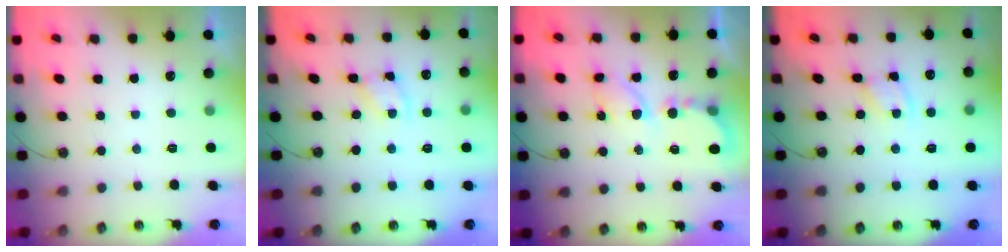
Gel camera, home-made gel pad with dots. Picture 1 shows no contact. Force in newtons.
{"total": 2.9, "press": 2.9, "slide": 0.4}
{"total": 6.4, "press": 6.4, "slide": 0.3}
{"total": 2.6, "press": 2.6, "slide": 0.1}